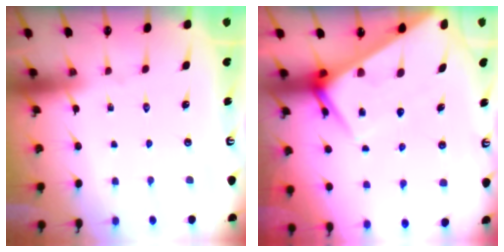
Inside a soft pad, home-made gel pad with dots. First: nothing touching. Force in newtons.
{"total": 8.1, "press": 8.0, "slide": 0.5}